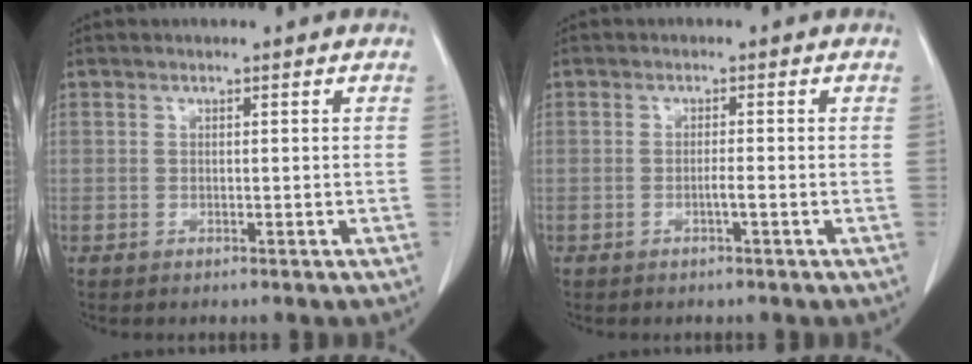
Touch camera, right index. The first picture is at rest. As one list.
[{"total": 1.3, "force": [-0.6, -0.2, 1.1], "torque": [-0.019, 0.002, -0.010]}]